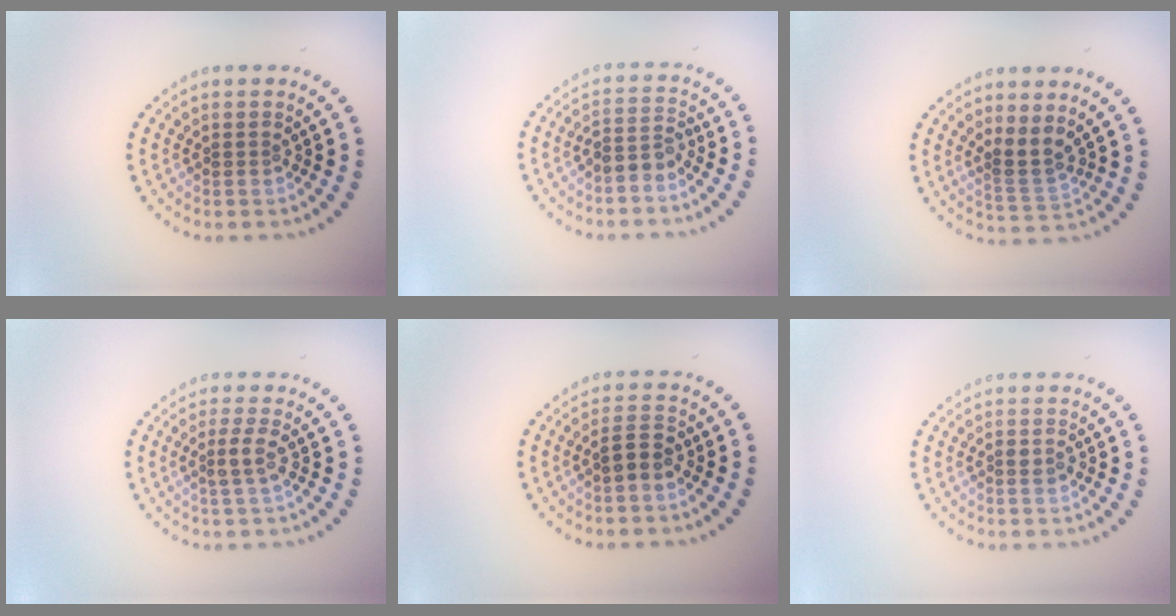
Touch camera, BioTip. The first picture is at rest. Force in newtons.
{"total": 2.3, "press": 1.9, "slide": 1.3}
{"total": 2.1, "press": 1.7, "slide": 1.3}
{"total": 1.7, "press": 1.4, "slide": 1.0}
{"total": 2.1, "press": 2.0, "slide": 0.6}
{"total": 0.9, "press": 0.9, "slide": 0.1}